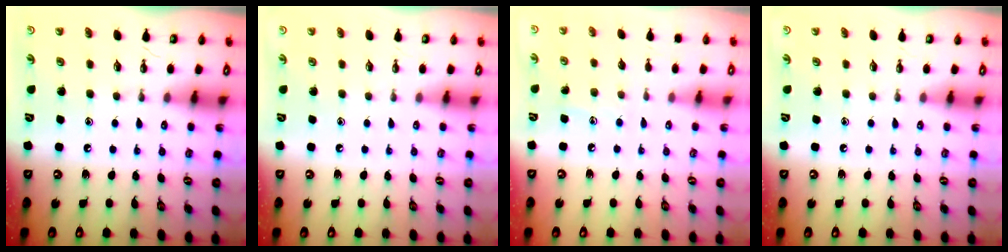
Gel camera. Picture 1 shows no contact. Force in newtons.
{"total": 0.0}
{"total": 5.6, "press": 5.6, "slide": 0.0}
{"total": 0.0}